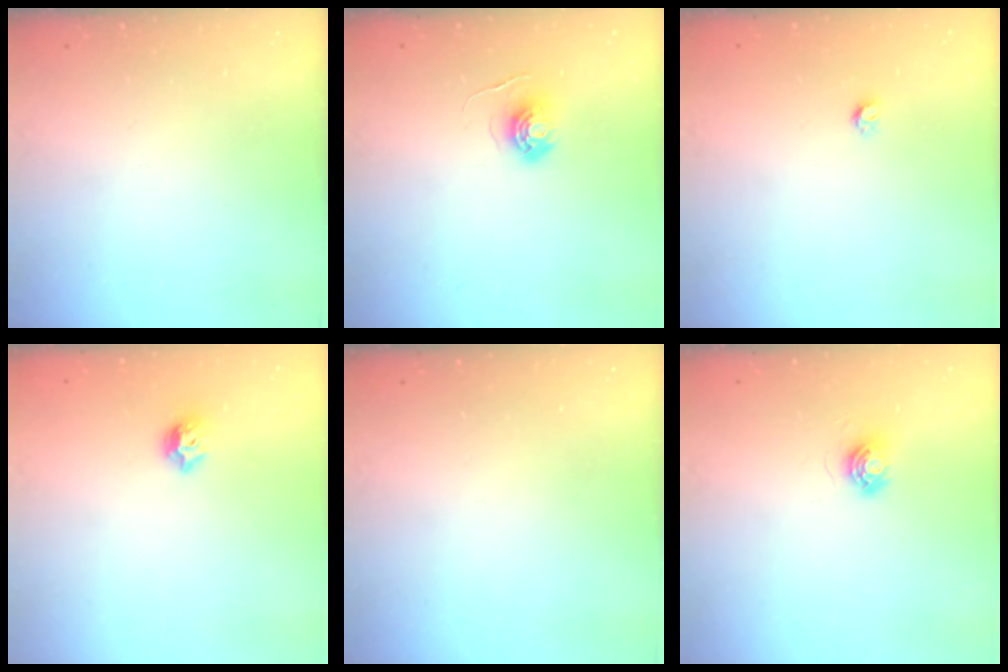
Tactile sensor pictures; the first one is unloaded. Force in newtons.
{"total": 5.8, "press": 5.8, "slide": 0.3}
{"total": 3.2, "press": 3.2, "slide": 0.3}
{"total": 5.6, "press": 5.5, "slide": 0.9}
{"total": 0.0}
{"total": 5.6, "press": 5.6, "slide": 0.3}